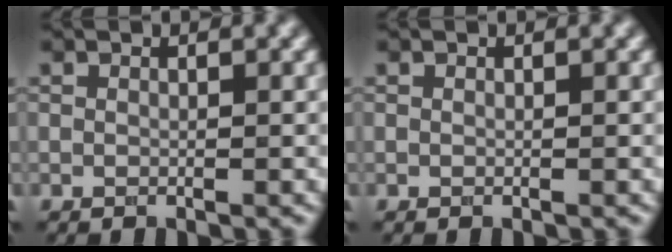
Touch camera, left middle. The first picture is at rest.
{"total": 0.0}